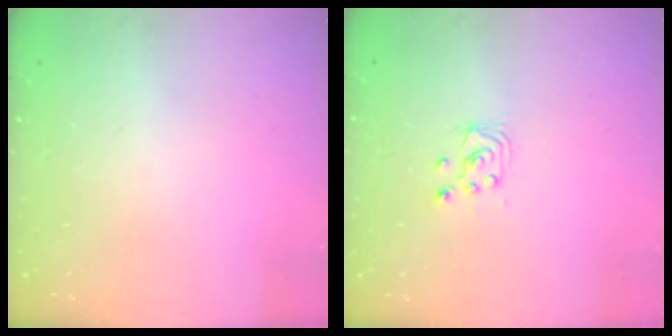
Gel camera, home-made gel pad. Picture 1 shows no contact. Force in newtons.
{"total": 3.0, "press": 3.0, "slide": 0.3}